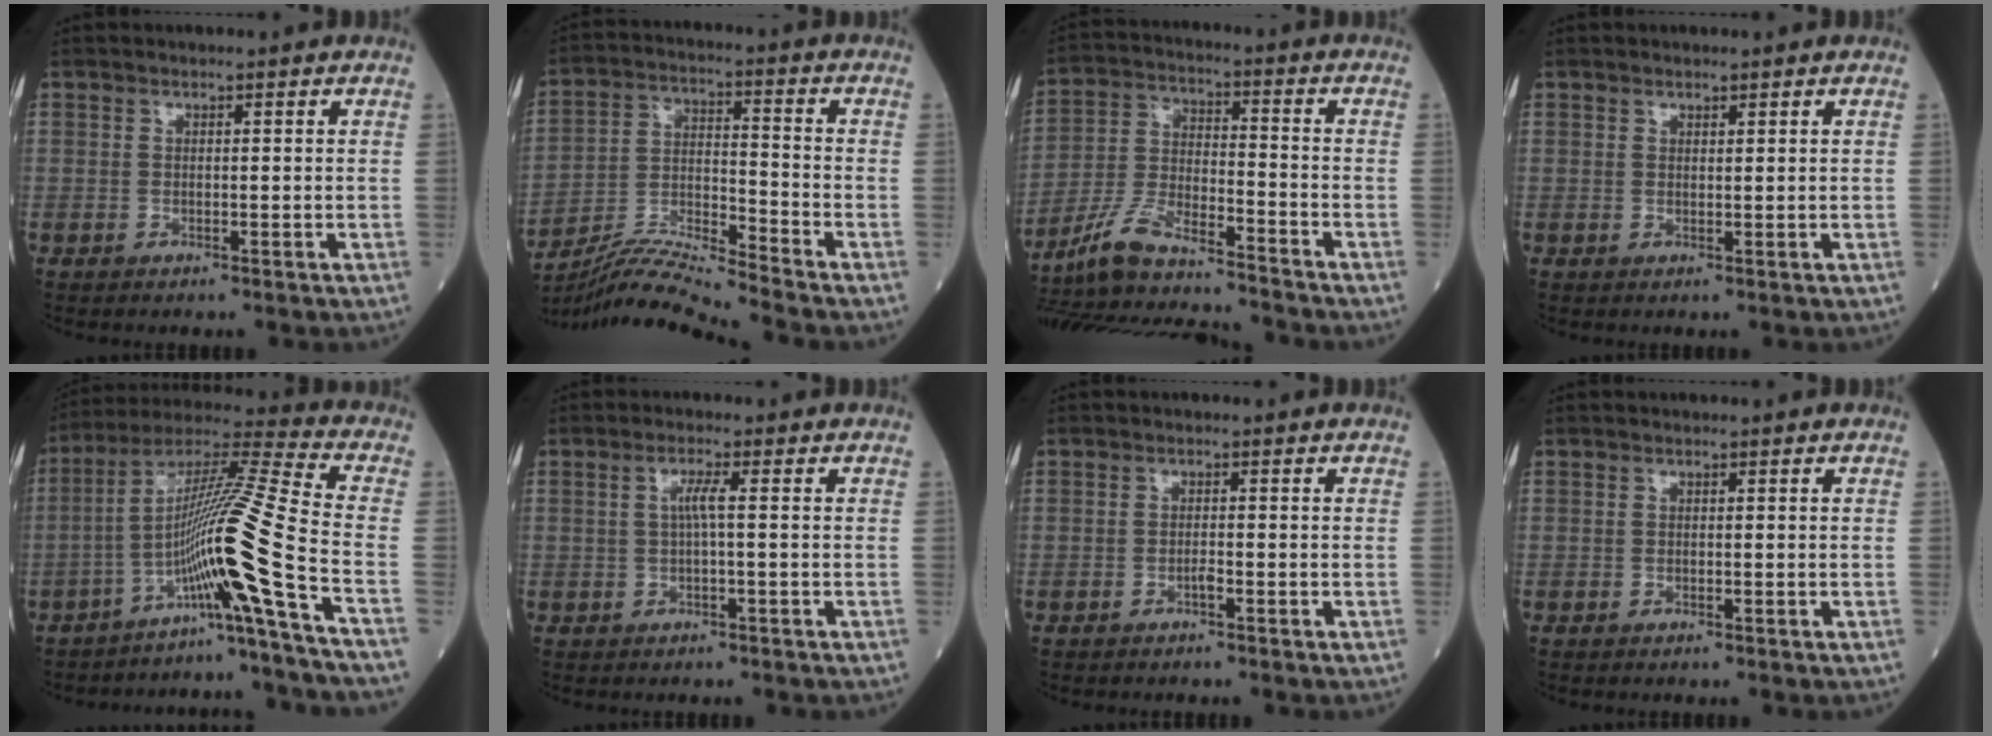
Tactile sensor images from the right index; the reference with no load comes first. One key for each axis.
{"total": 10.4, "fx": -9.8, "fy": -2.5, "fz": 2.4, "tx": -0.053, "ty": 0.003, "tz": -0.183}
{"total": 14.5, "fx": -12.4, "fy": 1.9, "fz": 7.3, "tx": -0.156, "ty": 0.005, "tz": -0.220}
{"total": 0.6, "fx": 0.6, "fy": 0.2, "fz": 0.2, "tx": -0.005, "ty": -0.005, "tz": 0.008}
{"total": 15.1, "fx": -7.2, "fy": -3.7, "fz": 12.7, "tx": -0.231, "ty": 0.009, "tz": -0.130}
{"total": 2.2, "fx": 0.1, "fy": -0.1, "fz": 2.2, "tx": -0.042, "ty": 0.003, "tz": 0.000}
{"total": 0.8, "fx": -0.5, "fy": -0.1, "fz": 0.6, "tx": -0.015, "ty": -0.002, "tz": -0.010}
{"total": 0.0}